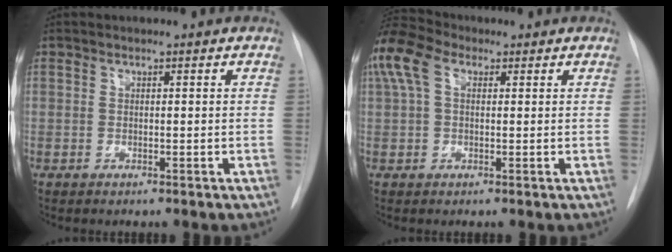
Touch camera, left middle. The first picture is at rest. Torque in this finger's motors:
{"motor_torque": [0.57, -0.49, 0.79, 0.21]}